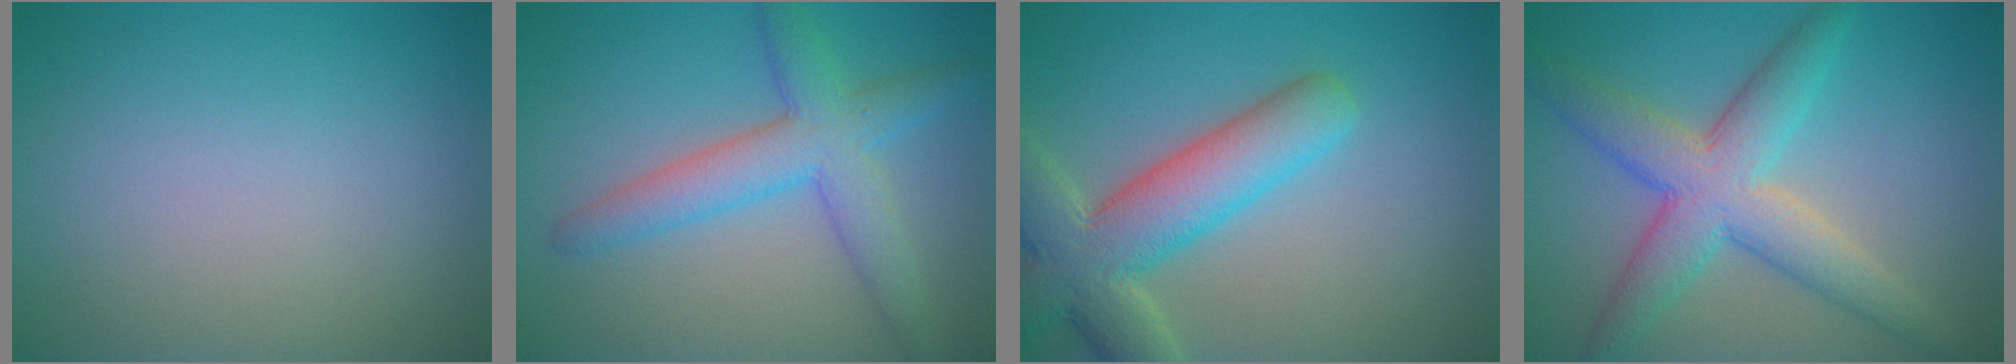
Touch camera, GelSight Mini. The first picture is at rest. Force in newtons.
{"total": 5.2, "press": 5.2, "slide": 0.3}
{"total": 7.7, "press": 7.7, "slide": 0.7}
{"total": 6.5, "press": 6.5, "slide": 0.3}